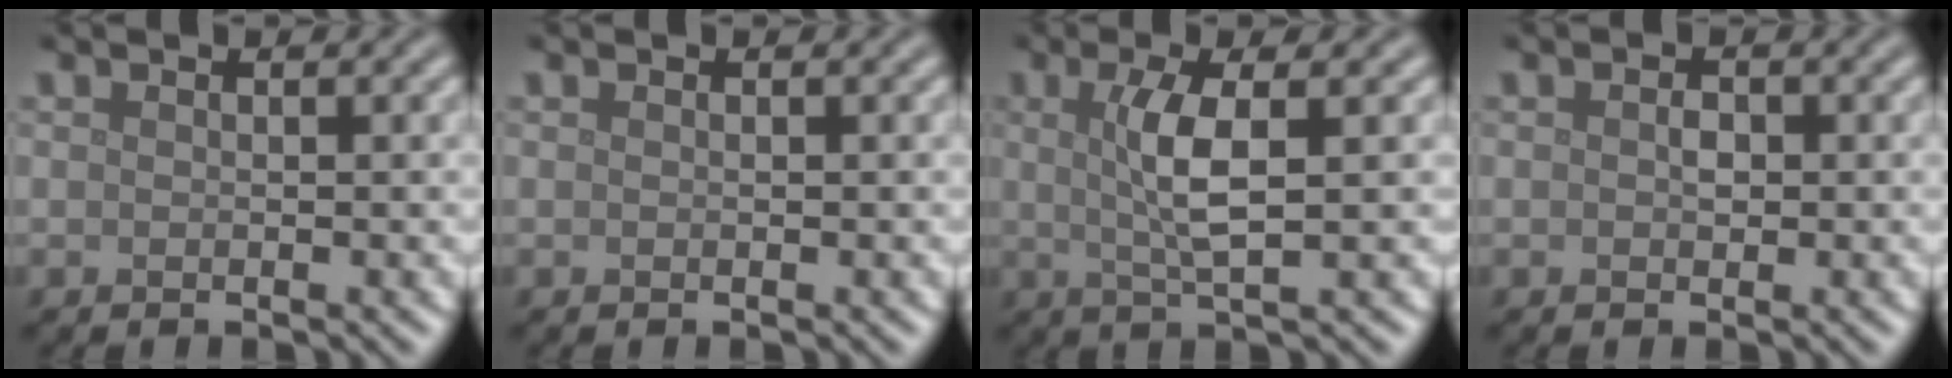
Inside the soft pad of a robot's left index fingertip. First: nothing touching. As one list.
[{"total": 0.0}, {"total": 3.9, "force": [0.6, 0.8, 3.8], "torque": [-0.079, 0.000, 0.011]}, {"total": 1.0, "force": [0.0, 0.6, 0.7], "torque": [-0.012, 0.000, -0.002]}]